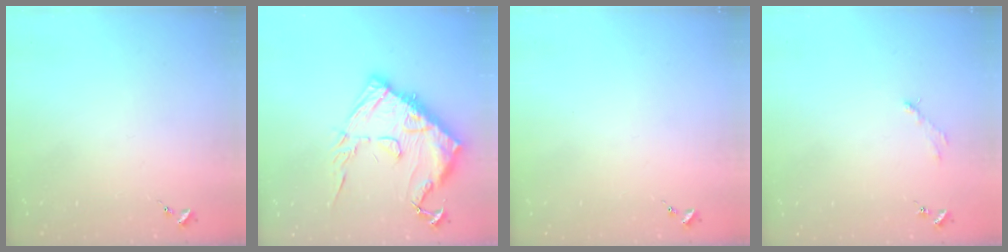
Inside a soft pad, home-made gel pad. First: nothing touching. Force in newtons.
{"total": 18.7, "press": 18.6, "slide": 1.2}
{"total": 0.0}
{"total": 2.8, "press": 2.8, "slide": 0.4}